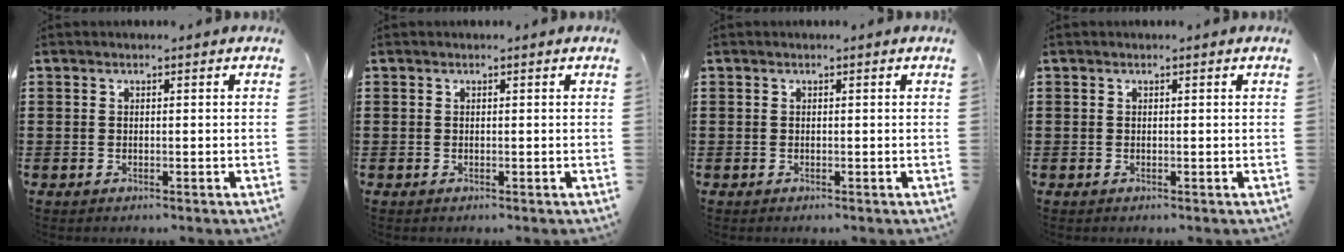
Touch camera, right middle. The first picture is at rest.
{"total": 0.0}
{"total": 0.0}
{"total": 0.0}